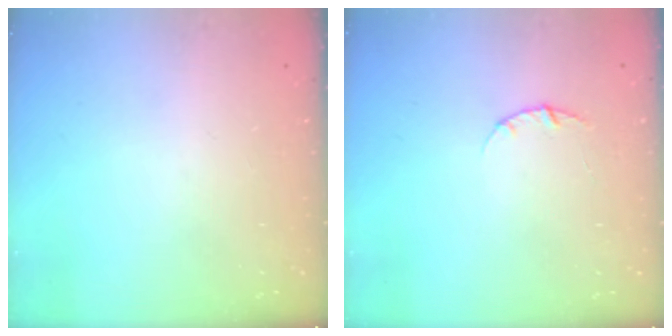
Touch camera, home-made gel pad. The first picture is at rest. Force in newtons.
{"total": 2.8, "press": 2.8, "slide": 0.4}